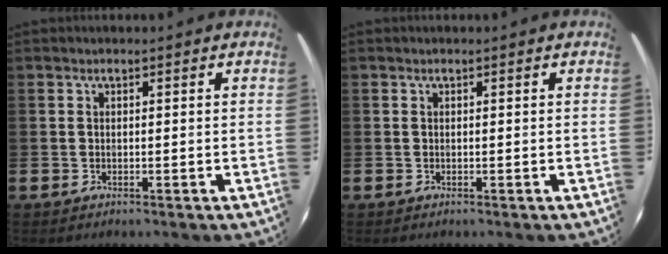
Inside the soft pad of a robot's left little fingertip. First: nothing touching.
{"total": 0.0}